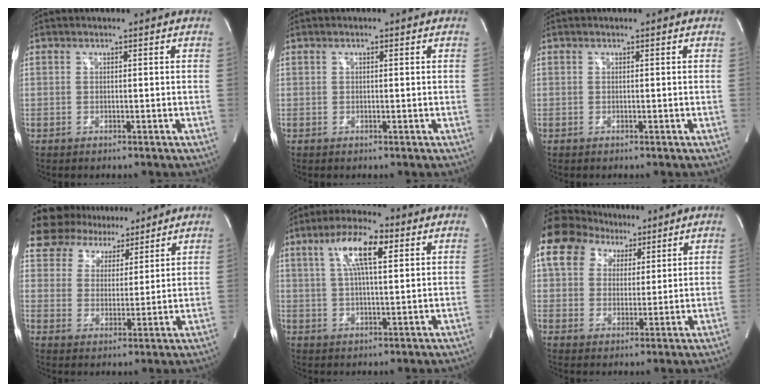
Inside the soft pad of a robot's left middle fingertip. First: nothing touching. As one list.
[{"total": 0.6, "force": [0.2, 0.2, 0.5], "torque": [-0.013, 0.002, 0.004]}, {"total": 0.0}, {"total": 12.1, "force": [10.4, 5.7, 2.6], "torque": [-0.046, 0.024, 0.164]}, {"total": 9.3, "force": [3.6, 2.0, 8.3], "torque": [-0.155, 0.018, 0.065]}, {"total": 17.9, "force": [10.2, 12.6, 7.7], "torque": [-0.205, 0.086, 0.187]}]